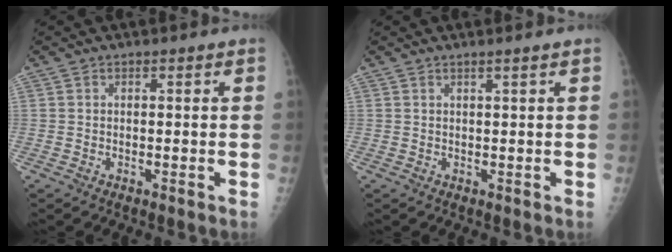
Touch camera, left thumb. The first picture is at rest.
{"total": 1.0, "force": [0.6, -0.4, 0.7], "torque": [-0.024, -0.008, 0.016]}